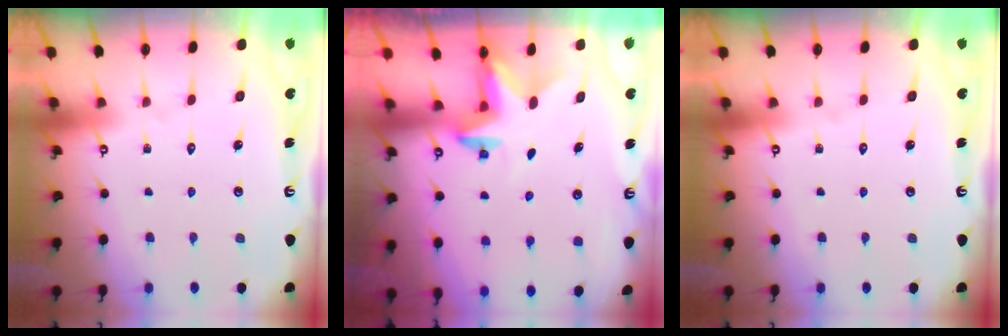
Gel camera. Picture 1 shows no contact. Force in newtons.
{"total": 2.5, "press": 2.5, "slide": 0.4}
{"total": 0.0}